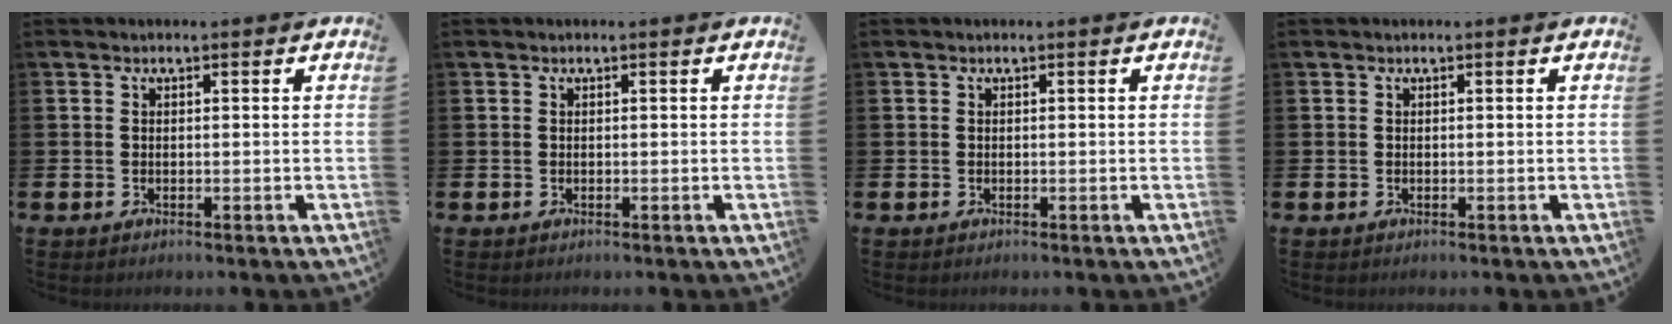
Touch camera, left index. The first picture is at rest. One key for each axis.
{"total": 0.0}
{"total": 0.0}
{"total": 0.0}